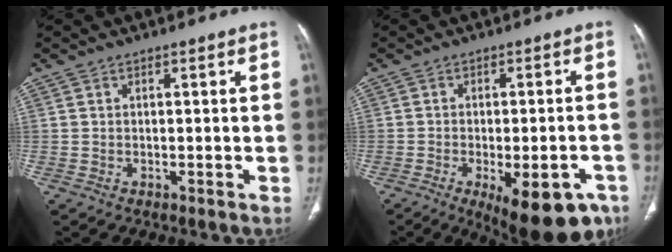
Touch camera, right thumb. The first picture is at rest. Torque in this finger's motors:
{"motor_torque": [0.22, 0.26, 0.18, -0.18, 0.06]}